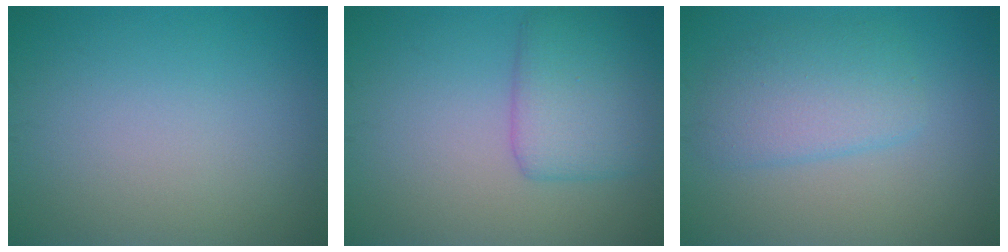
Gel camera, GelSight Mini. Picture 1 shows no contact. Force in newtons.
{"total": 4.3, "press": 4.3, "slide": 0.2}
{"total": 3.9, "press": 3.9, "slide": 0.1}